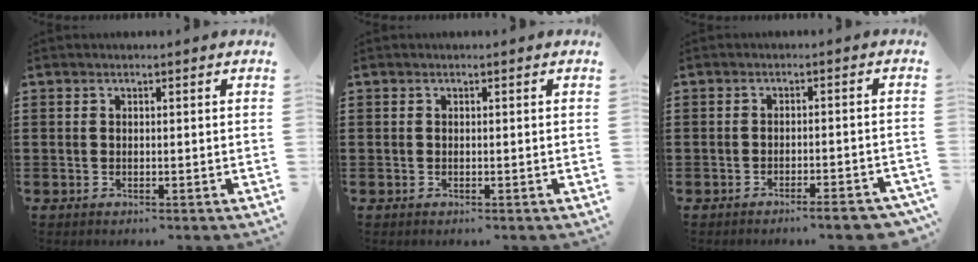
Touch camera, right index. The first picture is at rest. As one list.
[{"total": 0.0}, {"total": 3.7, "force": [-3.1, 0.0, 2.1], "torque": [-0.032, -0.008, -0.056]}]